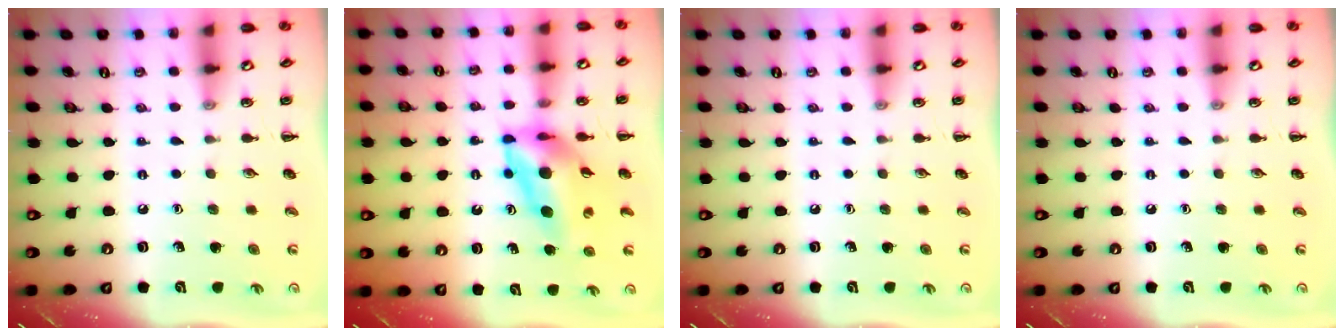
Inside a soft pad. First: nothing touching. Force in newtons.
{"total": 11.7, "press": 11.0, "slide": 3.8}
{"total": 0.0}
{"total": 0.0}